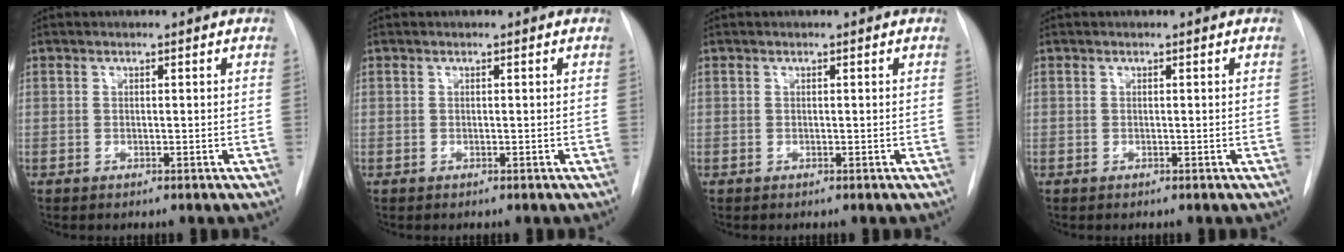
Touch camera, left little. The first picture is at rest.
{"total": 0.0}
{"total": 0.0}
{"total": 0.0}